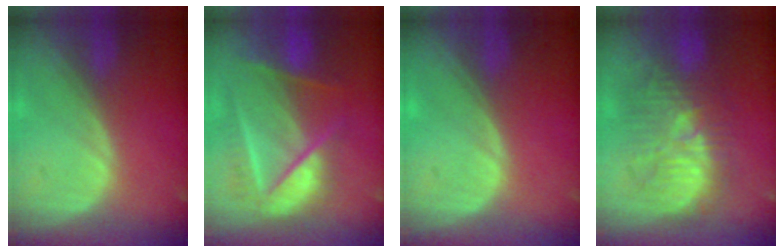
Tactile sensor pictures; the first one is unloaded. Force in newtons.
{"total": 9.5, "press": 8.3, "slide": 4.7}
{"total": 0.0}
{"total": 10.7, "press": 10.6, "slide": 0.9}